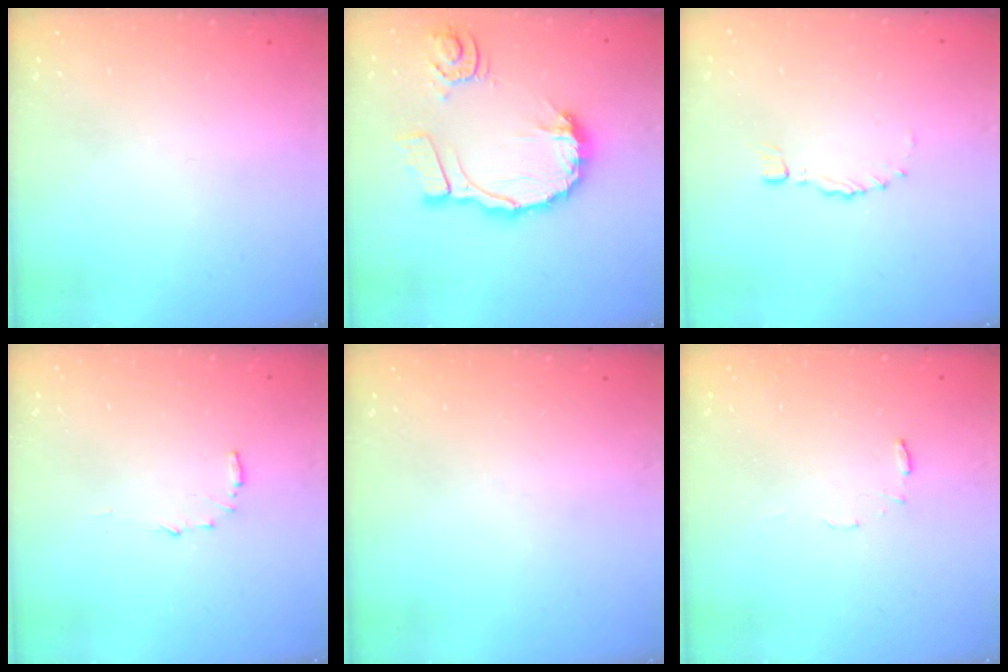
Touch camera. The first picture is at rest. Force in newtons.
{"total": 15.5, "press": 15.4, "slide": 1.9}
{"total": 0.0}
{"total": 6.4, "press": 6.4, "slide": 0.6}
{"total": 0.0}
{"total": 3.7, "press": 3.7, "slide": 0.2}